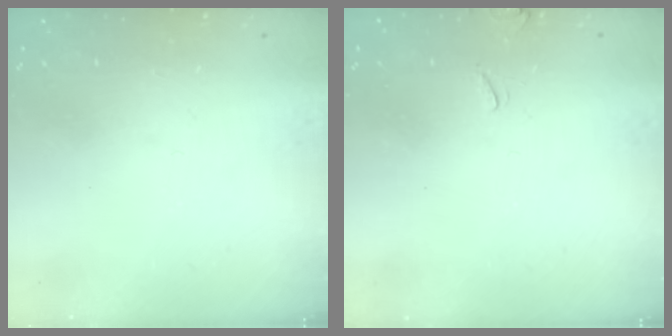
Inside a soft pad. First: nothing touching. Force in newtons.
{"total": 3.4, "press": 3.4, "slide": 0.7}